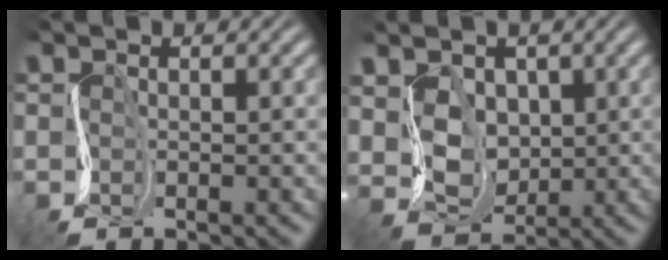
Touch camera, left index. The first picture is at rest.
{"total": 3.8, "force": [1.7, 3.1, 1.4], "torque": [-0.047, -0.001, 0.045]}